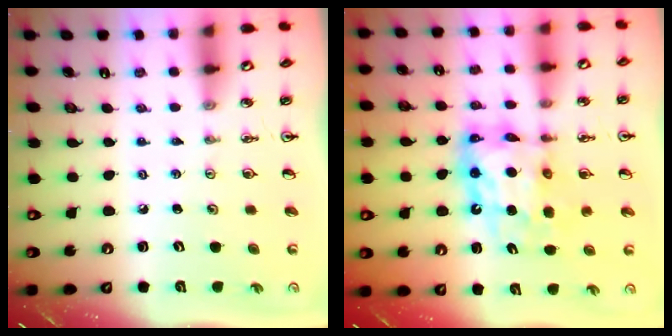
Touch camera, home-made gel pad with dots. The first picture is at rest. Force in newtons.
{"total": 12.5, "press": 12.5, "slide": 1.2}